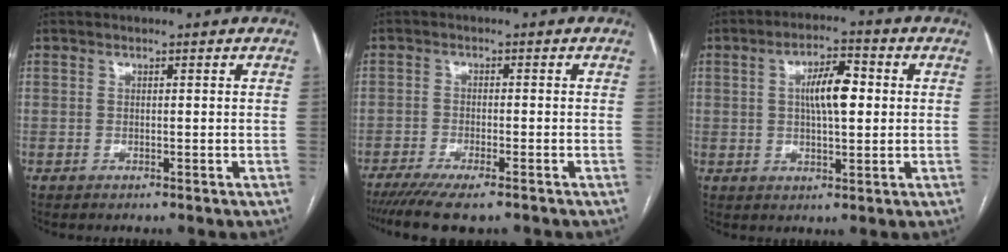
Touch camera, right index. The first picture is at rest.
{"total": 8.9, "force": [-6.9, 1.6, 5.3], "torque": [-0.077, -0.016, -0.107]}
{"total": 7.3, "force": [1.0, 2.3, 6.9], "torque": [-0.120, 0.016, 0.016]}